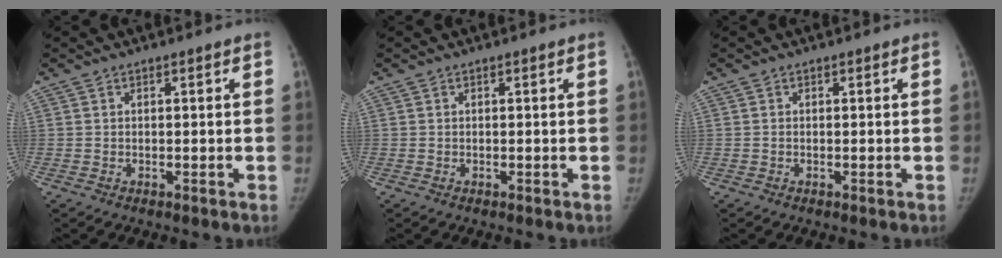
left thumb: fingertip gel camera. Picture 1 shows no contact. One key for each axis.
{"total": 0.0}
{"total": 0.0}